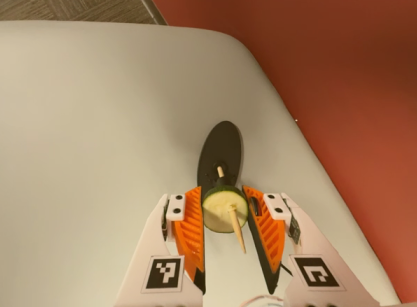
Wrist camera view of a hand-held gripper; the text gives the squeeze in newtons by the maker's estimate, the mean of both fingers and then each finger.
{"total": 11.4, "left": 11.9, "right": 10.9}